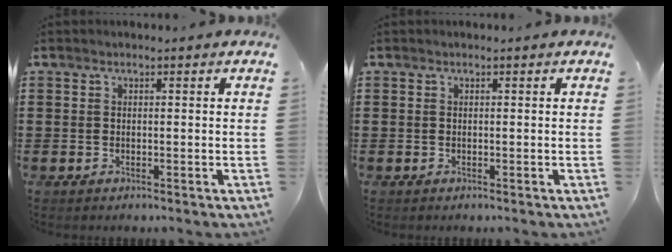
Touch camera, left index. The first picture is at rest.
{"total": 0.0}